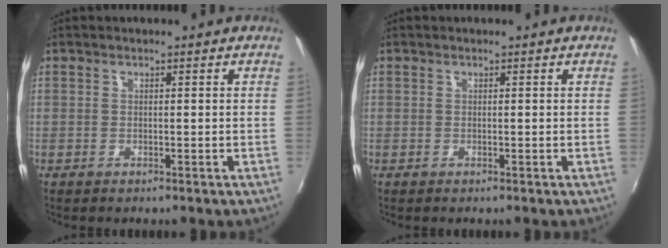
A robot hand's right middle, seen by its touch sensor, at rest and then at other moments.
{"total": 0.0}